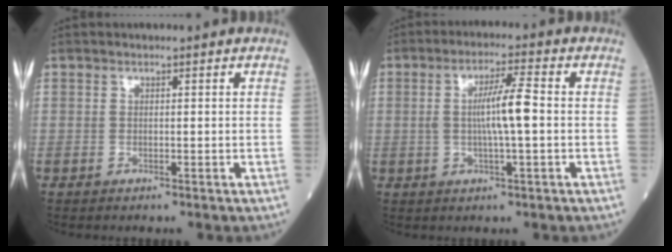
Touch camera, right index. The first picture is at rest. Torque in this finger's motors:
{"motor_torque": [0.26, -0.04, 0.18, 0.09]}